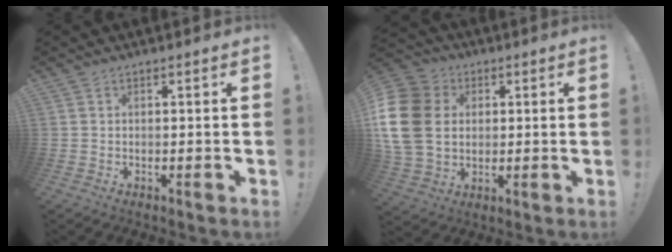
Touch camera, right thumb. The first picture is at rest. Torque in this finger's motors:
{"motor_torque": [1.63, 2.82, 1.04, -0.73, 0.68]}